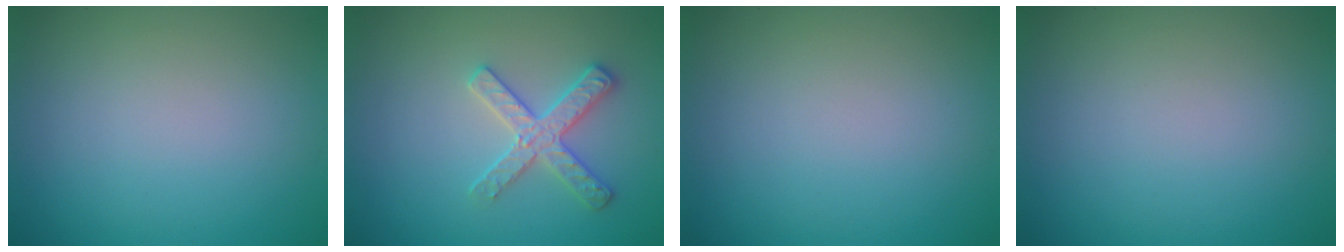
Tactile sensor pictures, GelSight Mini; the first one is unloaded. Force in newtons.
{"total": 2.9, "press": 2.9, "slide": 0.1}
{"total": 0.0}
{"total": 0.0}